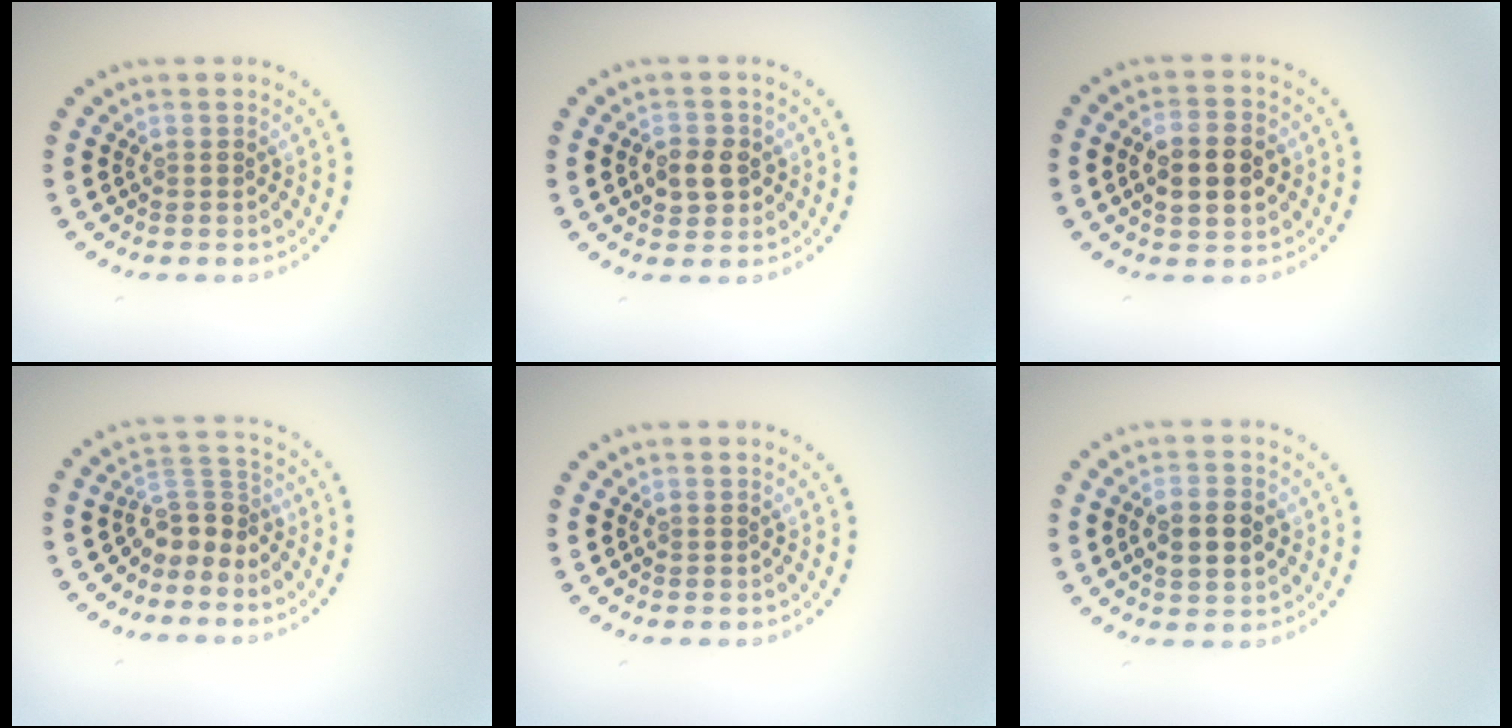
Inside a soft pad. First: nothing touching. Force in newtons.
{"total": 2.5, "press": 2.5, "slide": 0.4}
{"total": 4.1, "press": 4.1, "slide": 0.3}
{"total": 3.0, "press": 2.2, "slide": 2.0}
{"total": 0.0}
{"total": 3.3, "press": 3.3, "slide": 0.2}